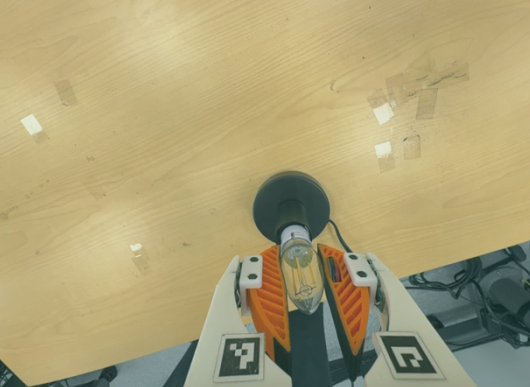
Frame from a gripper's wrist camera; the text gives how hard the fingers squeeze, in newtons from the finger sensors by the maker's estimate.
{"total": 12.8, "left": 12.5, "right": 13.0}